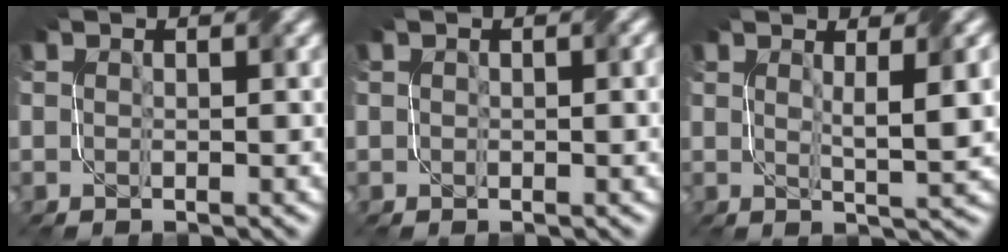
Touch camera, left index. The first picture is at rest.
{"total": 1.1, "force": [0.4, 0.5, 1.0], "torque": [-0.011, 0.003, 0.006]}
{"total": 4.5, "force": [1.2, 0.8, 4.2], "torque": [-0.057, -0.002, 0.019]}